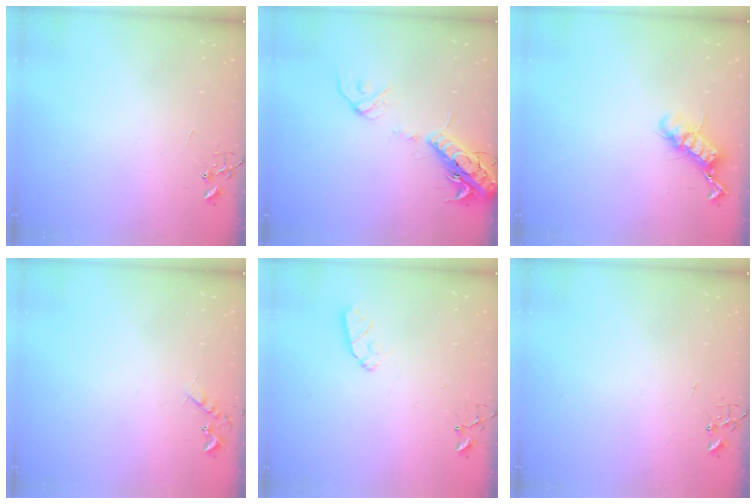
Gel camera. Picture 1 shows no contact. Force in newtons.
{"total": 16.3, "press": 16.0, "slide": 3.3}
{"total": 11.9, "press": 11.8, "slide": 0.9}
{"total": 6.1, "press": 6.0, "slide": 0.9}
{"total": 7.3, "press": 7.2, "slide": 0.5}
{"total": 0.0}